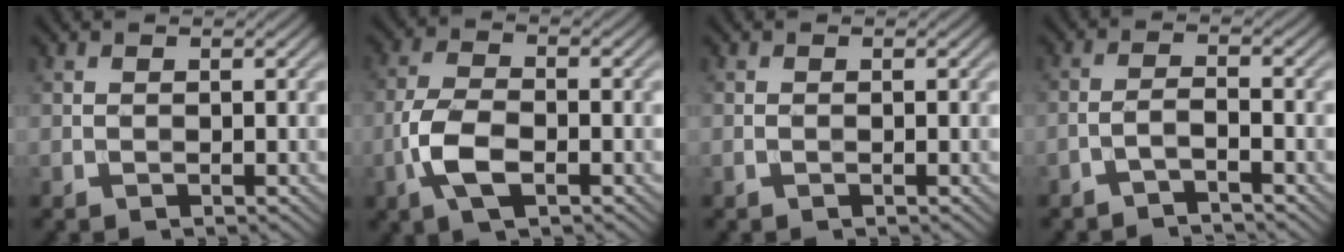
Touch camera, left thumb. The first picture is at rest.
{"total": 6.4, "force": [-2.5, 2.9, 5.2], "torque": [-0.120, -0.003, -0.058]}
{"total": 0.0}
{"total": 2.4, "force": [-1.9, 0.3, 1.5], "torque": [-0.028, 0.008, -0.048]}